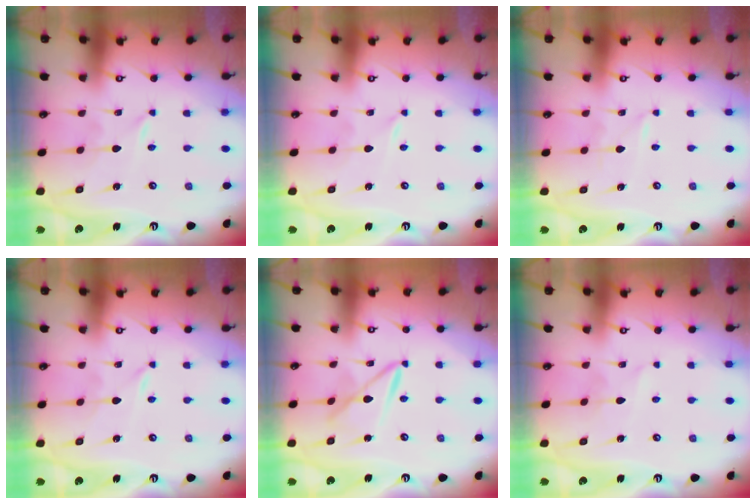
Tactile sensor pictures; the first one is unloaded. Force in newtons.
{"total": 0.0}
{"total": 0.0}
{"total": 0.0}
{"total": 7.6, "press": 7.6, "slide": 0.6}
{"total": 3.7, "press": 3.7, "slide": 0.4}